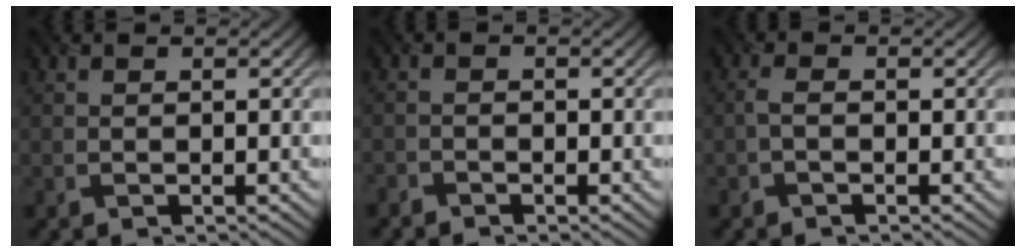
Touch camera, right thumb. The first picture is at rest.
{"total": 1.4, "force": [-1.3, 0.4, 0.2], "torque": [-0.006, -0.006, -0.031]}
{"total": 1.3, "force": [-0.4, 0.6, 1.1], "torque": [-0.027, 0.004, -0.012]}